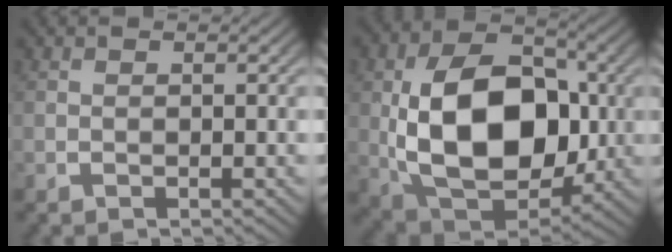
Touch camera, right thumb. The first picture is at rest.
{"total": 16.7, "force": [-0.6, 11.2, 12.3], "torque": [-0.266, -0.065, 0.017]}